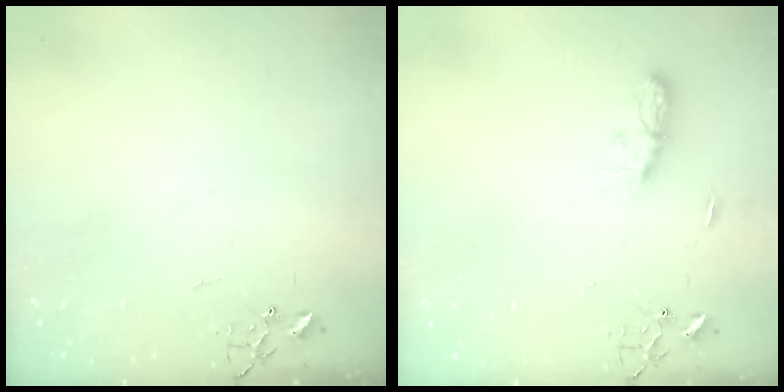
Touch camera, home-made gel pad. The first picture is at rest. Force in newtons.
{"total": 6.3, "press": 6.3, "slide": 0.6}